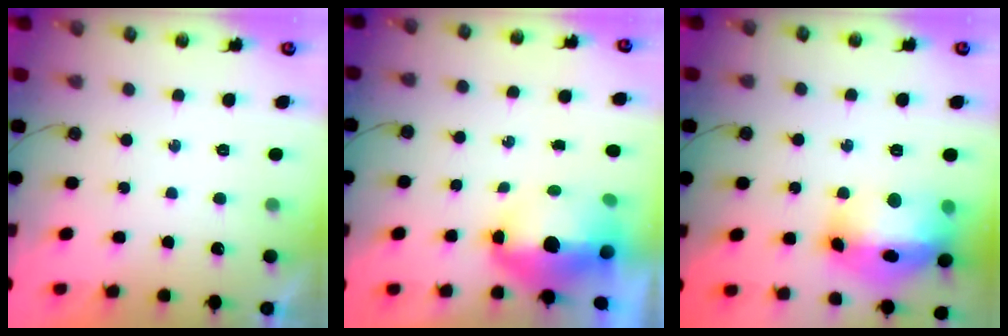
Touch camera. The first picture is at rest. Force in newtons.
{"total": 9.9, "press": 9.9, "slide": 1.1}
{"total": 21.3, "press": 19.3, "slide": 9.2}